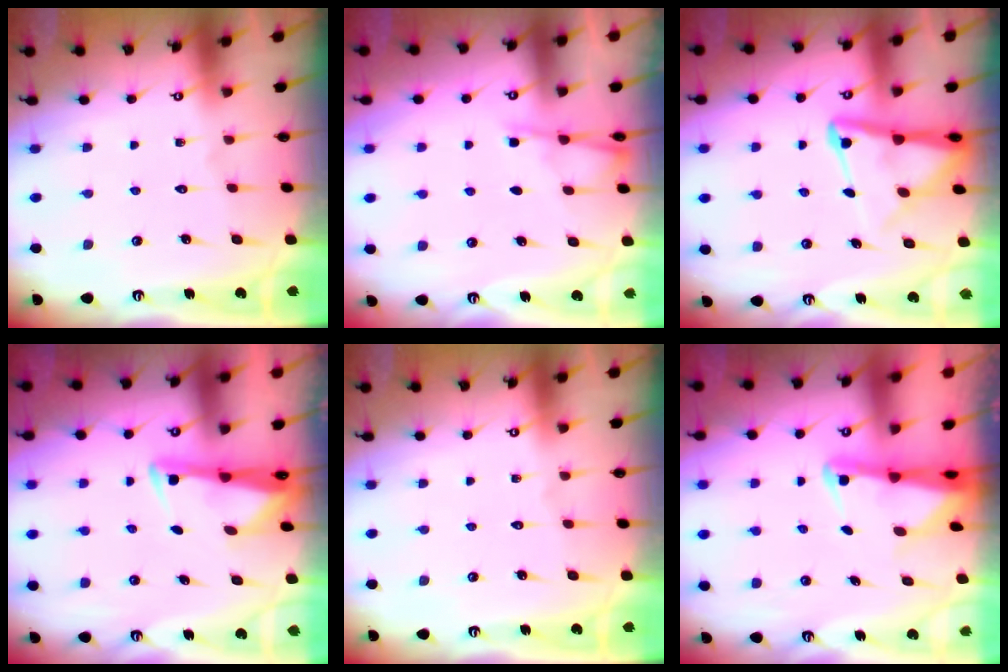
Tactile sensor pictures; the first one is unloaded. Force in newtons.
{"total": 3.4, "press": 3.3, "slide": 0.5}
{"total": 8.8, "press": 8.7, "slide": 1.1}
{"total": 3.2, "press": 3.1, "slide": 0.9}
{"total": 0.0}
{"total": 2.8, "press": 2.7, "slide": 0.4}